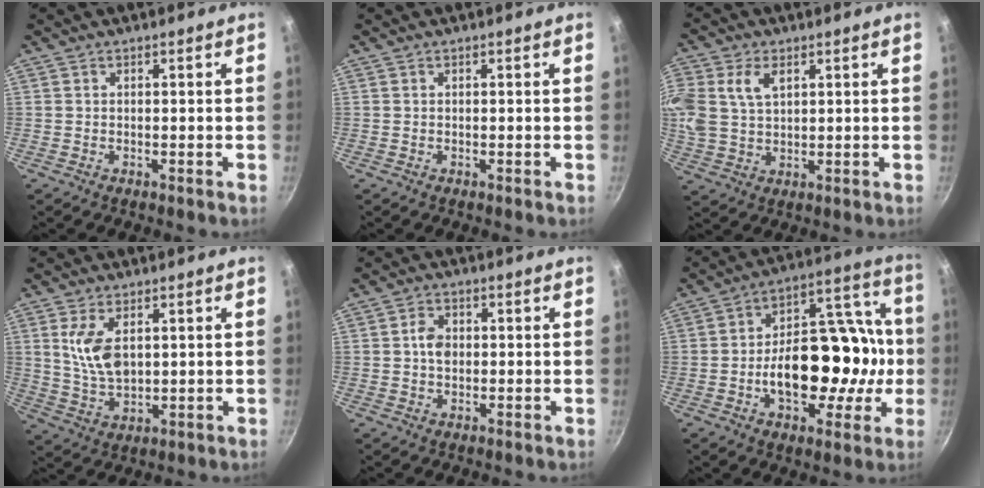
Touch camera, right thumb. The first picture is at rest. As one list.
[{"total": 0.0}, {"total": 12.6, "force": [4.0, 8.3, 8.6], "torque": [-0.214, 0.003, 0.081]}, {"total": 8.0, "force": [2.2, 4.3, 6.4], "torque": [-0.117, -0.013, 0.054]}, {"total": 3.6, "force": [0.1, 2.7, 2.4], "torque": [-0.034, 0.006, -0.003]}, {"total": 23.2, "force": [-3.1, 12.8, 19.1], "torque": [-0.248, 0.048, -0.037]}]